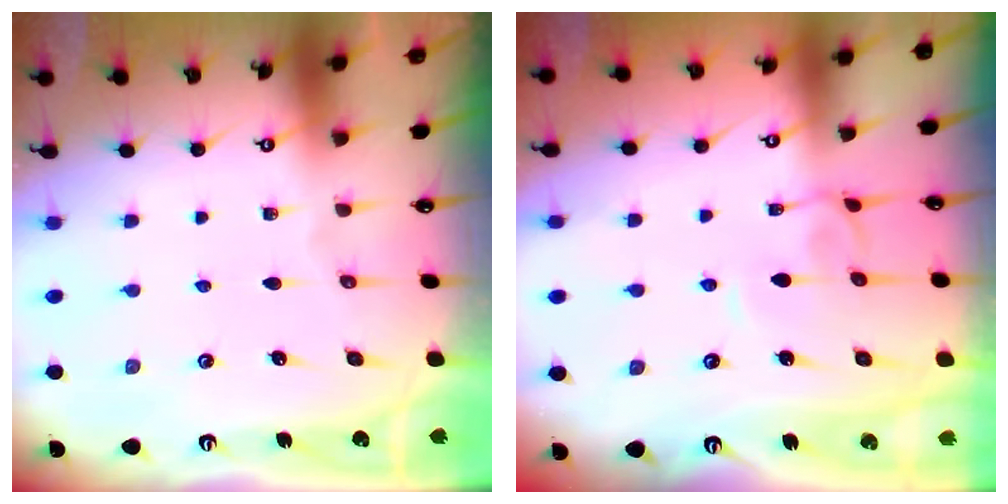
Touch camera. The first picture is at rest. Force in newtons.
{"total": 2.3, "press": 2.2, "slide": 0.3}